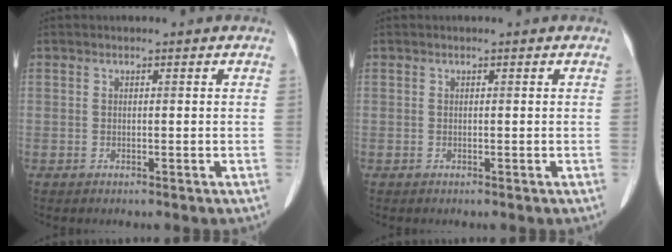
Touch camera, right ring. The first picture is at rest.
{"total": 0.0}